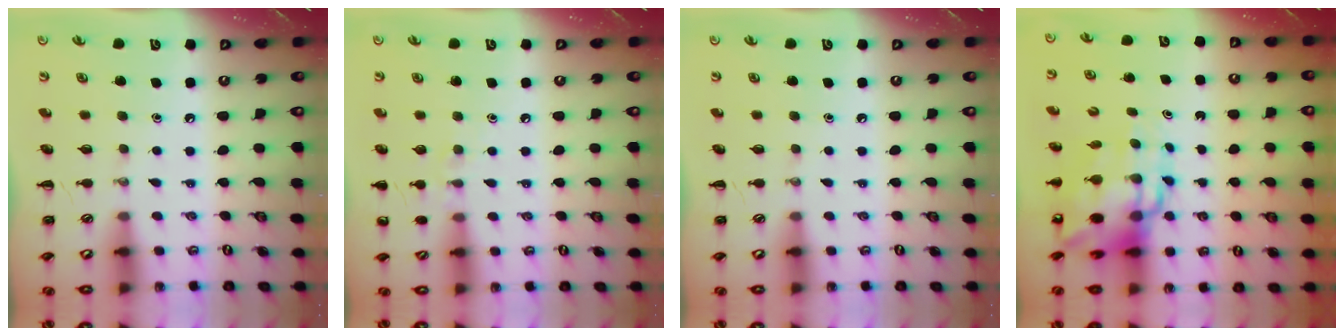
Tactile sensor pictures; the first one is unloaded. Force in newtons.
{"total": 5.9, "press": 5.6, "slide": 1.8}
{"total": 0.0}
{"total": 13.9, "press": 13.3, "slide": 3.9}